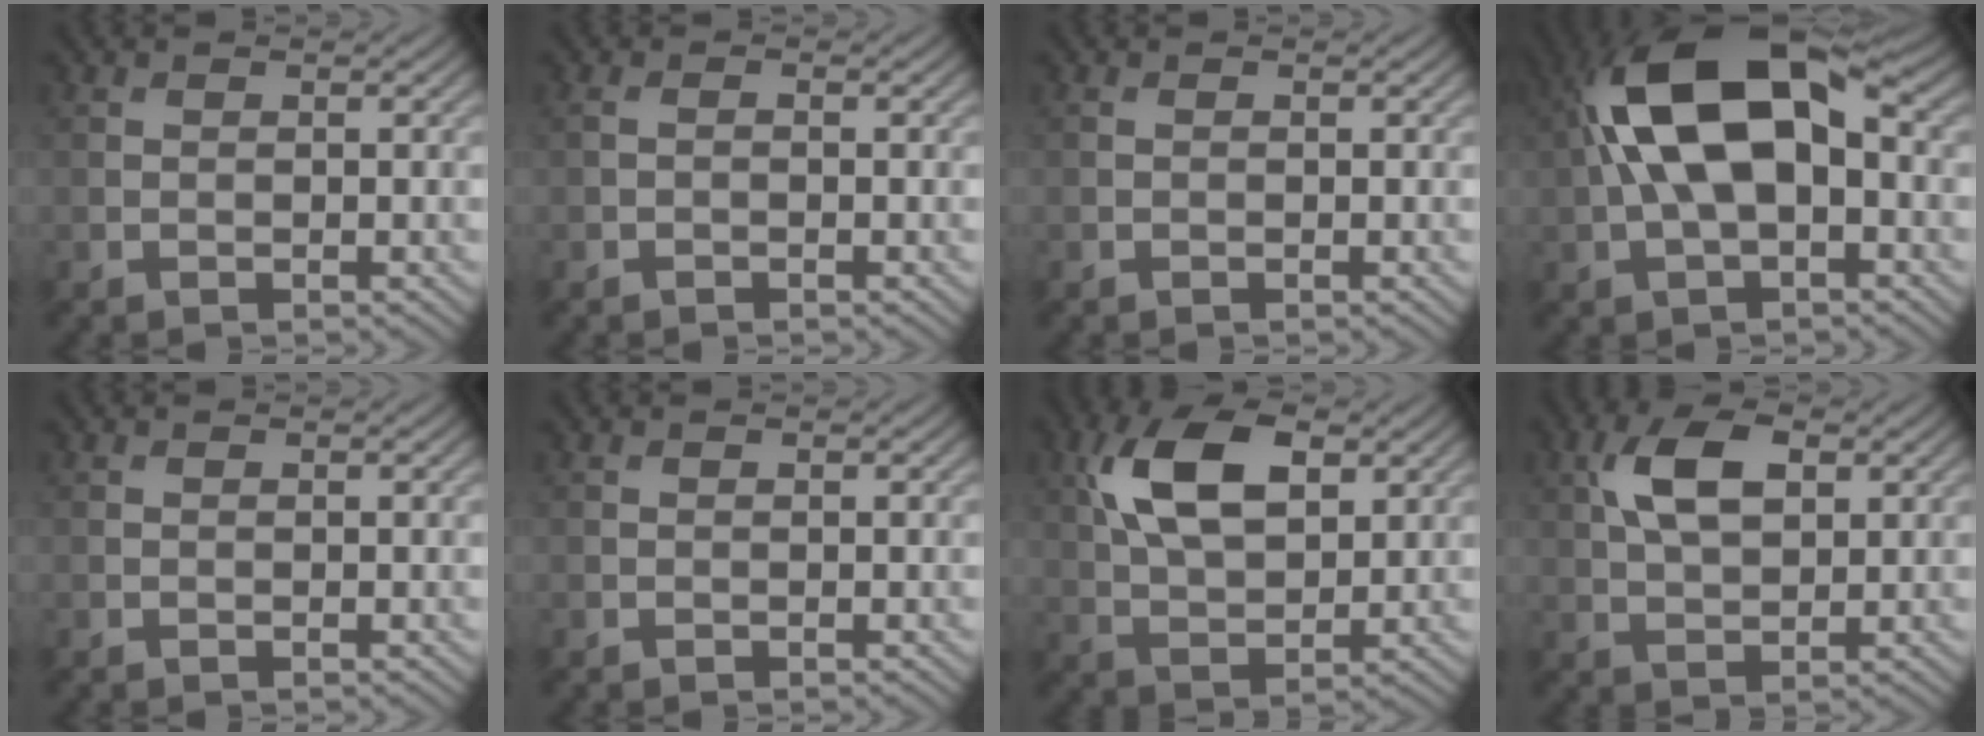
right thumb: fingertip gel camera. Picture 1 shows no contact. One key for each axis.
{"total": 0.8, "fx": -0.3, "fy": 0.3, "fz": 0.7, "tx": -0.018, "ty": 0.000, "tz": -0.007}
{"total": 0.0}
{"total": 15.1, "fx": 1.4, "fy": 7.8, "fz": 12.8, "tx": -0.248, "ty": 0.029, "tz": 0.017}
{"total": 0.0}
{"total": 0.0}
{"total": 10.7, "fx": 3.7, "fy": 5.7, "fz": 8.3, "tx": -0.181, "ty": 0.012, "tz": 0.069}
{"total": 7.0, "fx": 2.2, "fy": 3.7, "fz": 5.5, "tx": -0.118, "ty": 0.008, "tz": 0.038}